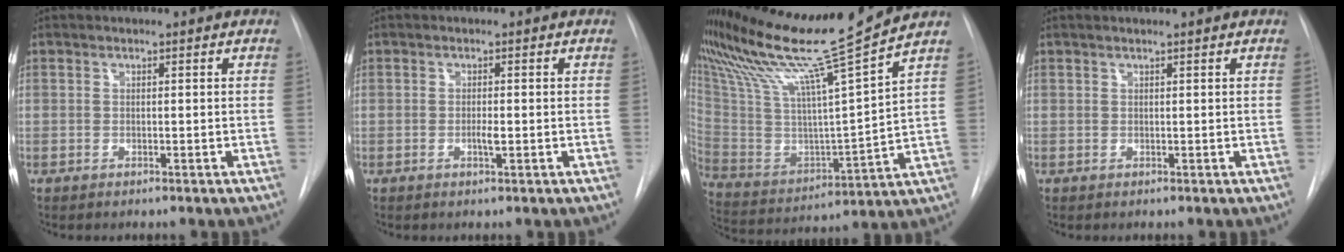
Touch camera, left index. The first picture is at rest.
{"total": 1.2, "force": [-0.3, 0.2, 1.2], "torque": [-0.024, -0.001, -0.005]}
{"total": 20.9, "force": [17.5, -2.5, 11.2], "torque": [-0.215, -0.039, 0.302]}
{"total": 0.9, "force": [0.8, -0.1, 0.4], "torque": [-0.008, 0.014, 0.019]}